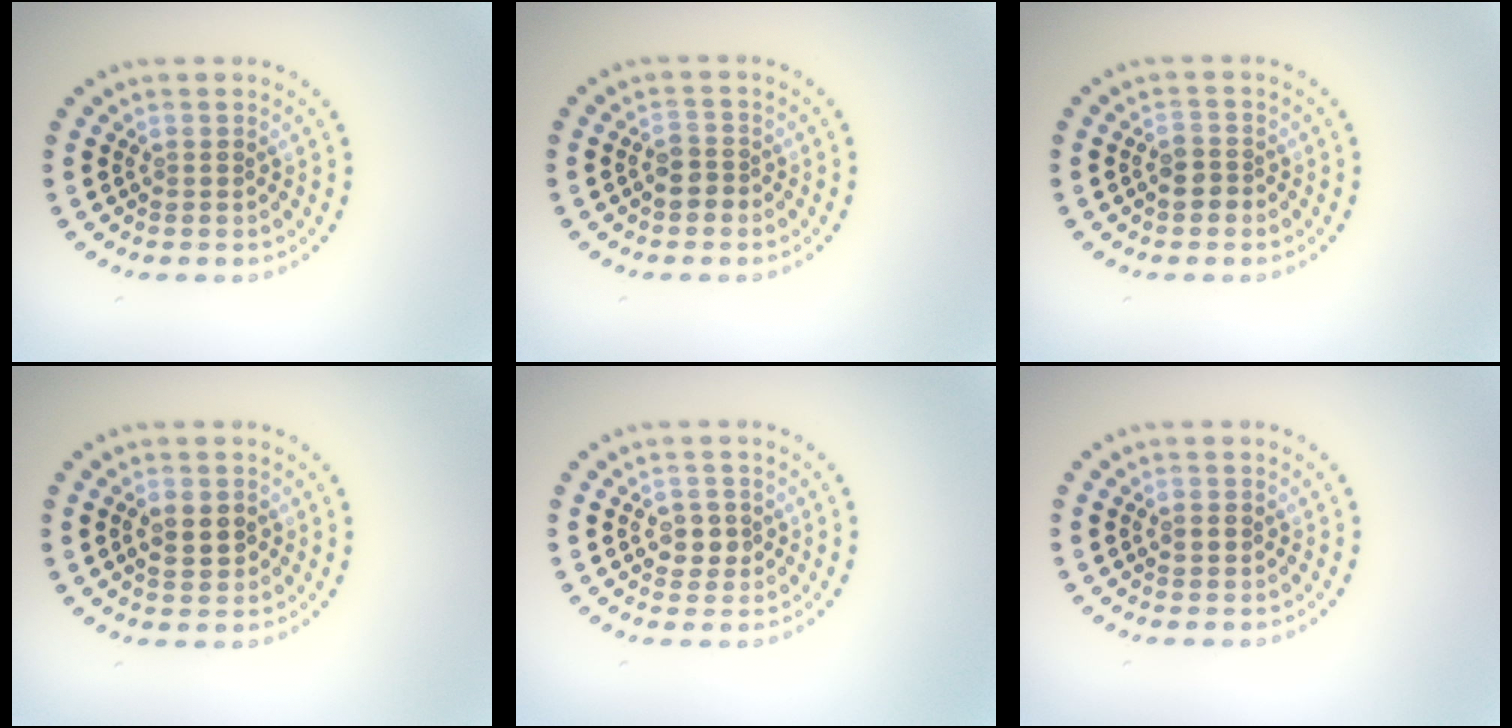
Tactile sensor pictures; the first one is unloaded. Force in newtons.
{"total": 1.7, "press": 1.6, "slide": 0.7}
{"total": 1.8, "press": 1.6, "slide": 0.7}
{"total": 2.6, "press": 2.6, "slide": 0.0}
{"total": 2.1, "press": 2.1, "slide": 0.4}
{"total": 1.1, "press": 1.1, "slide": 0.2}